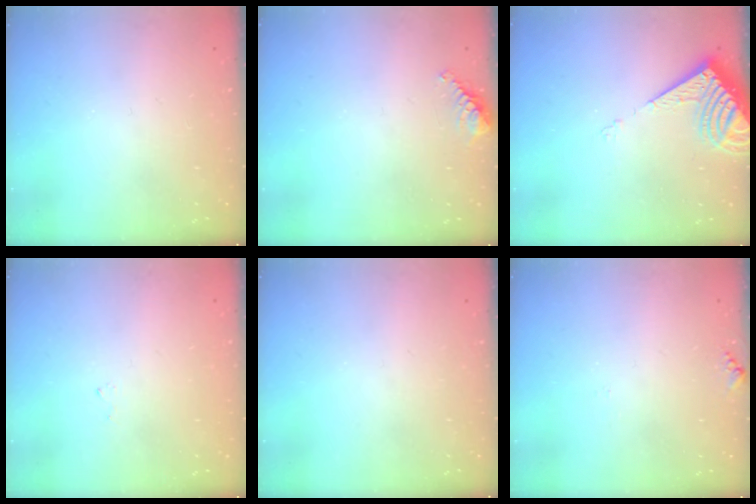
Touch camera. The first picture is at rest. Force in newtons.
{"total": 7.3, "press": 7.2, "slide": 0.7}
{"total": 8.3, "press": 8.2, "slide": 0.9}
{"total": 3.1, "press": 3.1, "slide": 0.0}
{"total": 0.0}
{"total": 5.4, "press": 5.3, "slide": 0.6}